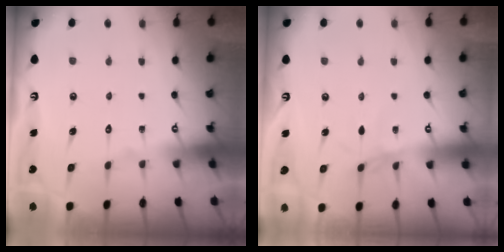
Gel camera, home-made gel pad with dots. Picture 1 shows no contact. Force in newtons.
{"total": 2.3, "press": 2.3, "slide": 0.4}